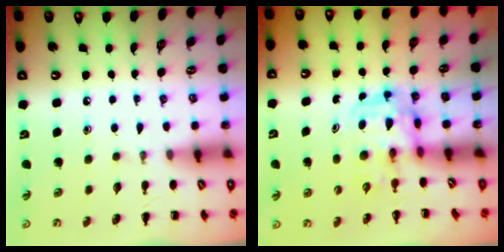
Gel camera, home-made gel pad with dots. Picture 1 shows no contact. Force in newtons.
{"total": 3.4, "press": 3.3, "slide": 0.6}